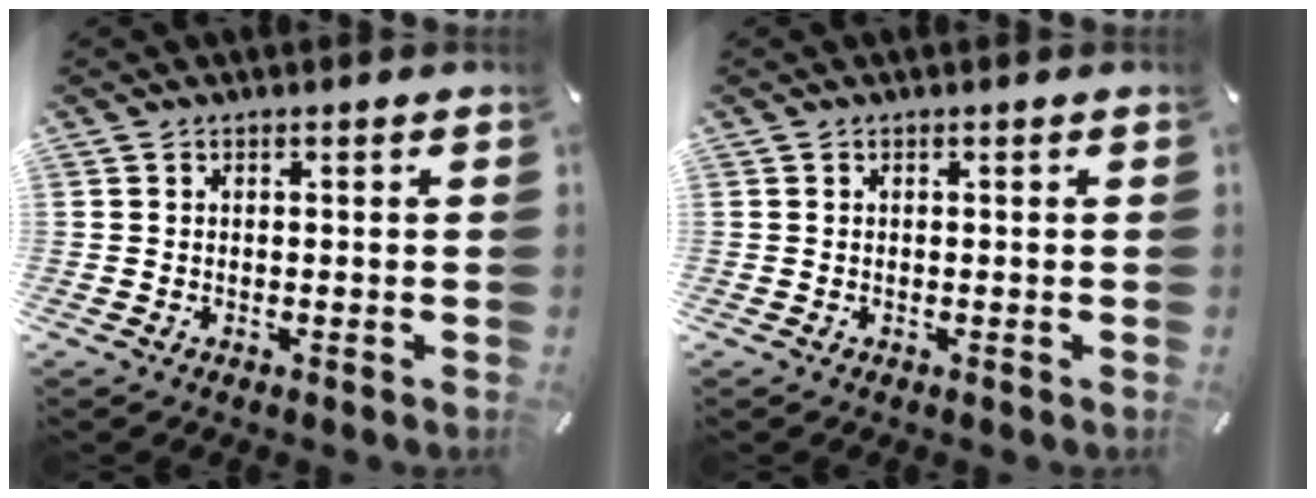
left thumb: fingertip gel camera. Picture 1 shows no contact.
{"total": 0.0}